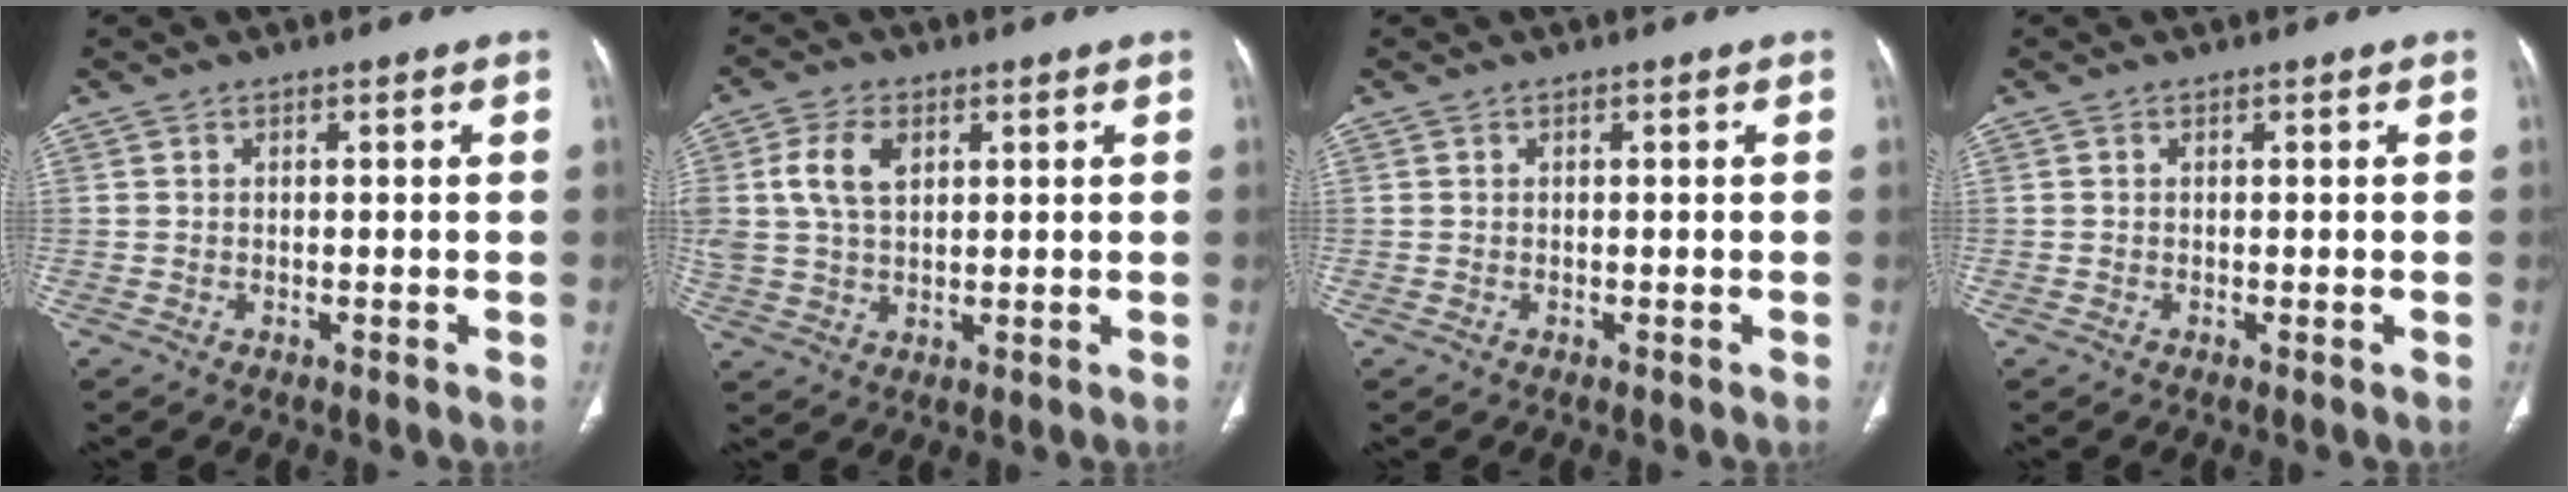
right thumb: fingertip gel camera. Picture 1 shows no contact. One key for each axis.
{"total": 7.6, "fx": 2.4, "fy": 4.8, "fz": 5.4, "tx": -0.107, "ty": 0.000, "tz": 0.049}
{"total": 0.0}
{"total": 0.0}